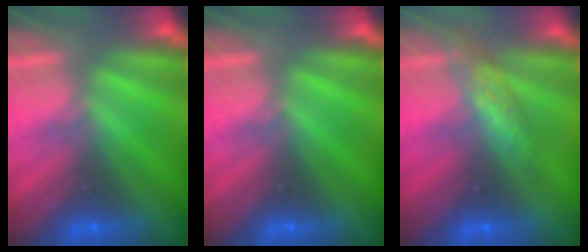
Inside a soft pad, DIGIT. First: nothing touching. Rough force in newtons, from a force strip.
{"total": 0.0}
{"total": 2.7}